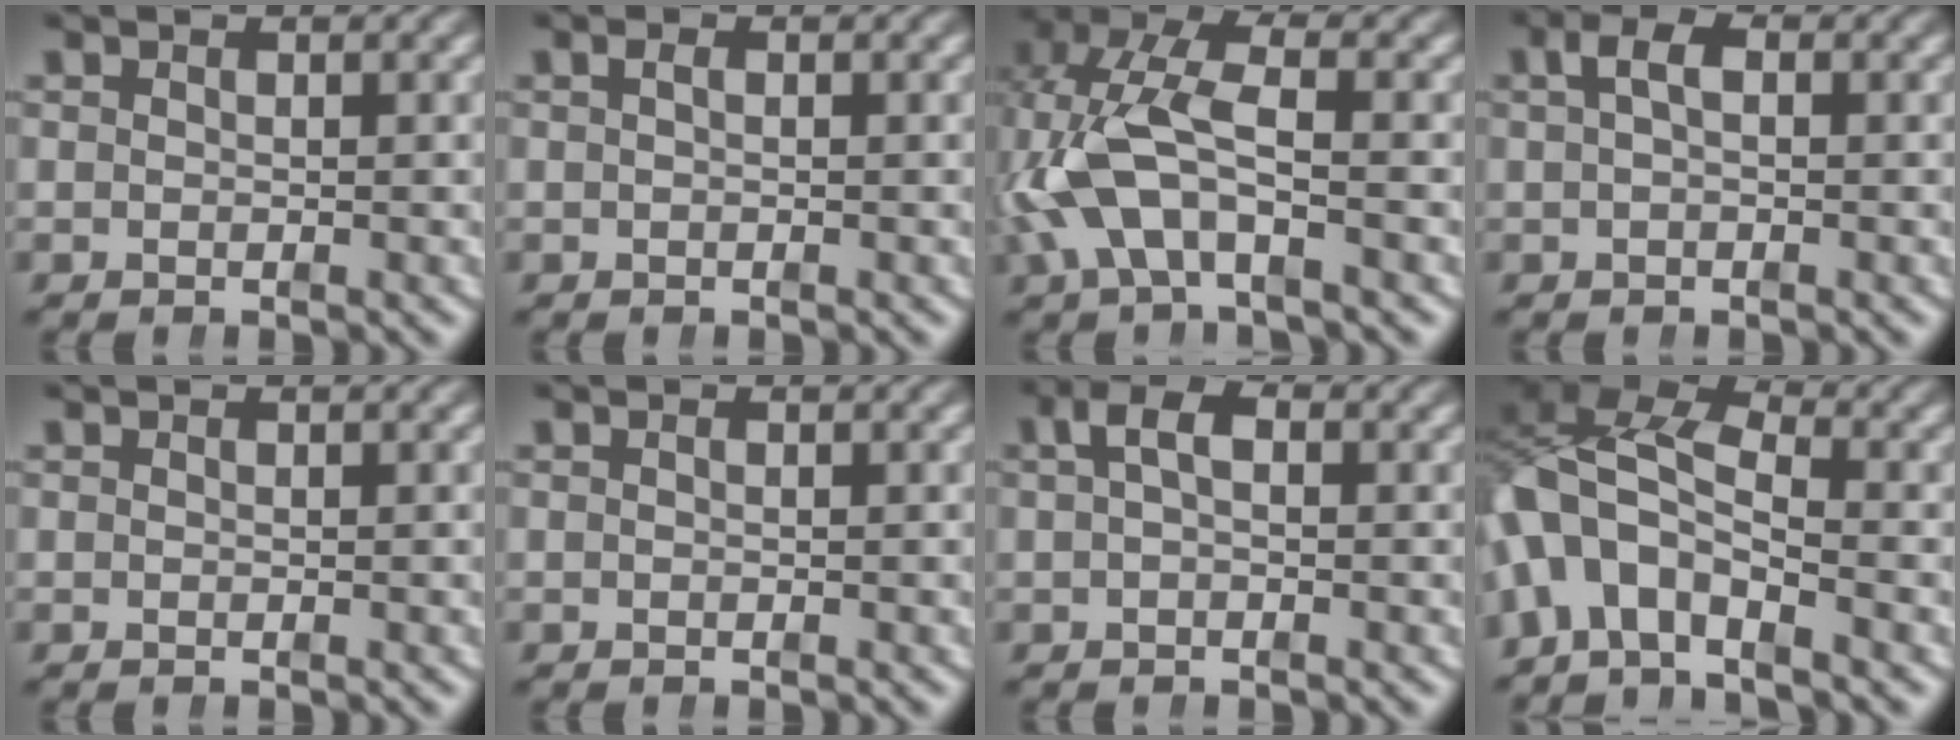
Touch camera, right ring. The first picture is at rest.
{"total": 0.6, "force": [0.0, 0.0, 0.5], "torque": [-0.007, 0.003, 0.000]}
{"total": 6.4, "force": [0.1, 4.0, 5.1], "torque": [-0.130, -0.014, 0.008]}
{"total": 2.2, "force": [0.6, 0.9, 1.9], "torque": [-0.031, 0.009, 0.008]}
{"total": 0.0}
{"total": 0.0}
{"total": 2.8, "force": [0.9, 1.3, 2.4], "torque": [-0.037, 0.014, 0.009]}
{"total": 13.1, "force": [0.8, 10.9, 7.2], "torque": [-0.168, -0.013, -0.015]}